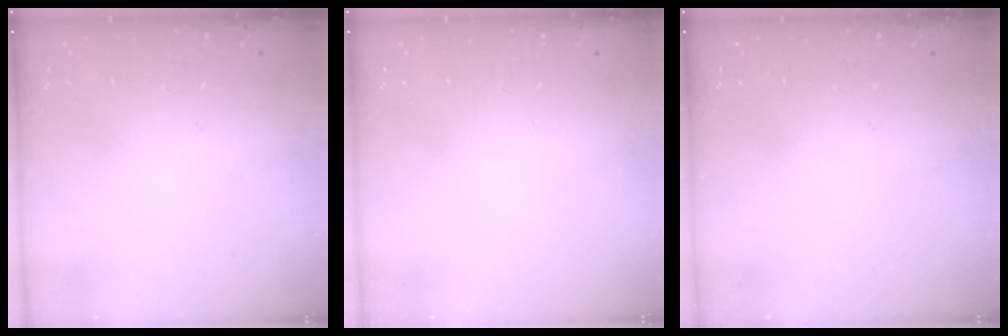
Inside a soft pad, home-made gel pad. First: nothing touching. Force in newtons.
{"total": 0.0}
{"total": 0.0}